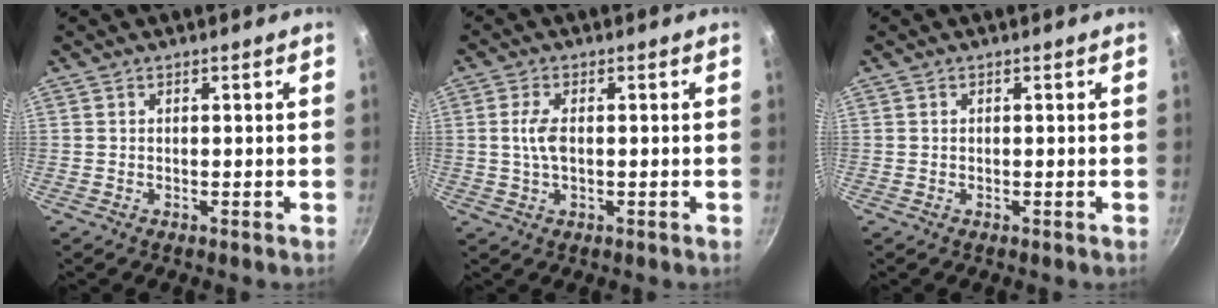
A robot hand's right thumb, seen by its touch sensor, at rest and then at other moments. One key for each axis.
{"total": 4.1, "fx": 0.2, "fy": 2.0, "fz": 3.6, "tx": -0.075, "ty": 0.005, "tz": 0.001}
{"total": 0.0}